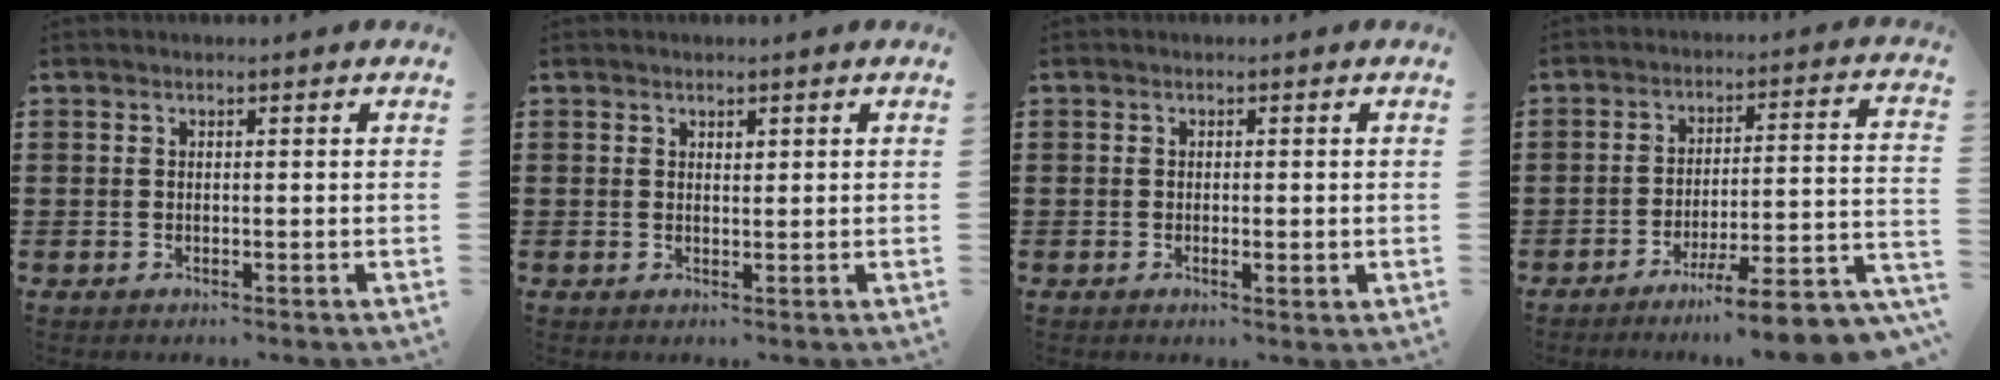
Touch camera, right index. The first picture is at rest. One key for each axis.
{"total": 0.8, "fx": 0.7, "fy": 0.5, "fz": 0.2, "tx": -0.005, "ty": 0.003, "tz": 0.013}
{"total": 1.0, "fx": -0.2, "fy": 0.3, "fz": 1.0, "tx": -0.018, "ty": -0.001, "tz": -0.002}
{"total": 7.6, "fx": -6.2, "fy": -0.3, "fz": 4.5, "tx": -0.065, "ty": -0.011, "tz": -0.118}